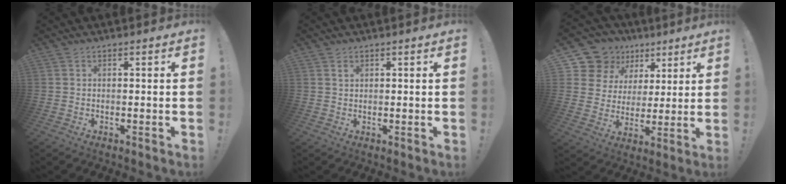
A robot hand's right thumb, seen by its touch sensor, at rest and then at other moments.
{"total": 1.7, "force": [0.9, 1.4, 0.5], "torque": [0.004, -0.007, 0.013]}
{"total": 13.9, "force": [7.6, 10.9, 4.0], "torque": [-0.069, -0.043, 0.160]}